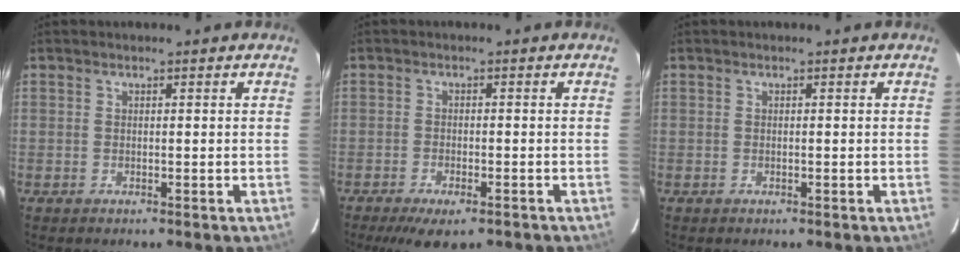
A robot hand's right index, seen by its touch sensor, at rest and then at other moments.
{"total": 6.4, "force": [-4.7, 2.1, 3.9], "torque": [-0.054, -0.009, -0.069]}
{"total": 0.0}